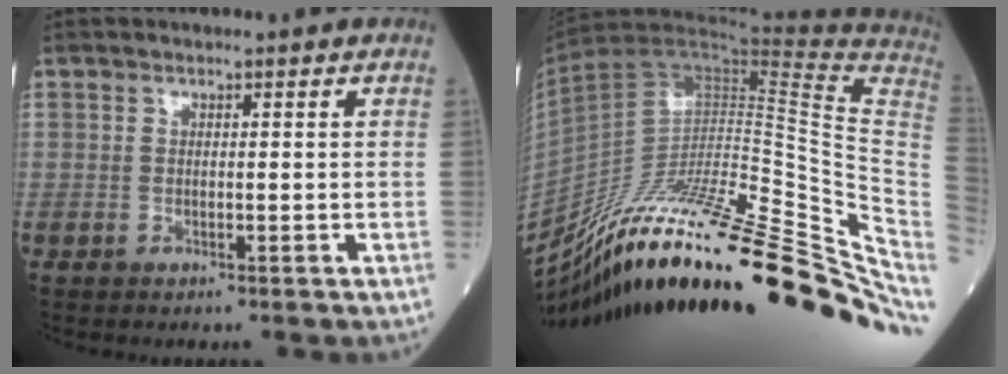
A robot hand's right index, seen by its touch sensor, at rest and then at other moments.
{"total": 33.5, "force": [-23.6, 4.8, 23.2], "torque": [-0.266, -0.014, -0.362]}